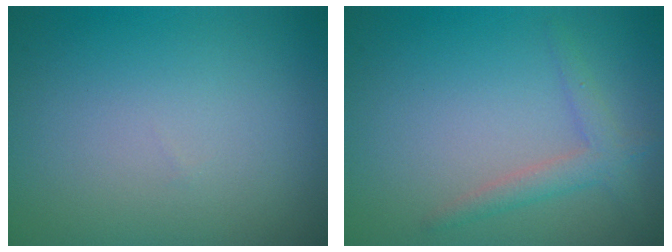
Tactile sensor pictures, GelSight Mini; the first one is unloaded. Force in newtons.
{"total": 2.1, "press": 2.1, "slide": 0.1}